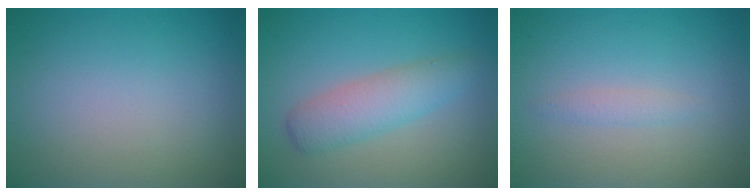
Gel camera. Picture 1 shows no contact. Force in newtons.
{"total": 3.6, "press": 3.6, "slide": 0.1}
{"total": 1.0, "press": 1.0, "slide": 0.0}